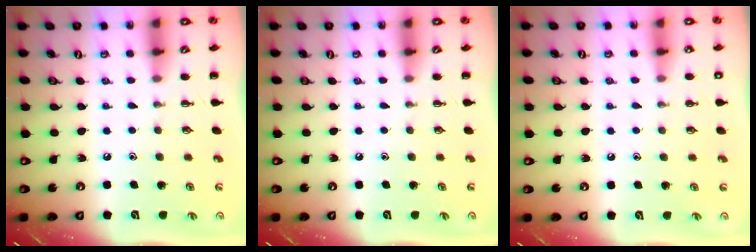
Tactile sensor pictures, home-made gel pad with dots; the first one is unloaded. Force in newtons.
{"total": 0.0}
{"total": 2.6, "press": 2.1, "slide": 1.6}